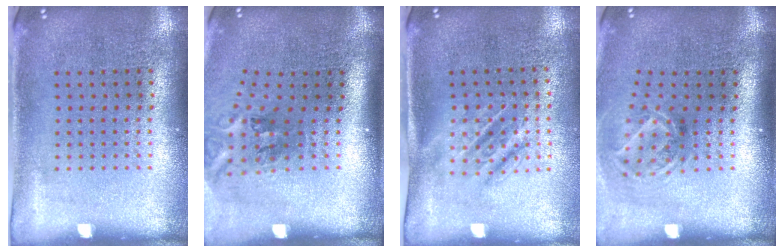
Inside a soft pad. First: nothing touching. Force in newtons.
{"total": 2.2, "press": 1.3, "slide": 1.7}
{"total": 1.6, "press": 1.2, "slide": 1.0}
{"total": 1.9, "press": 1.3, "slide": 1.4}